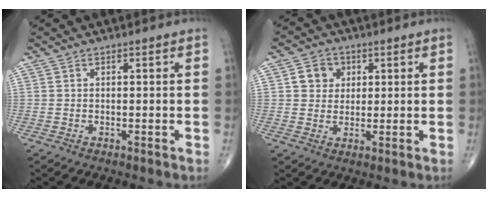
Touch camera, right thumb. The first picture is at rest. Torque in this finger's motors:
{"motor_torque": [-0.23, 0.98, 0.51, 0.29, 0.00]}